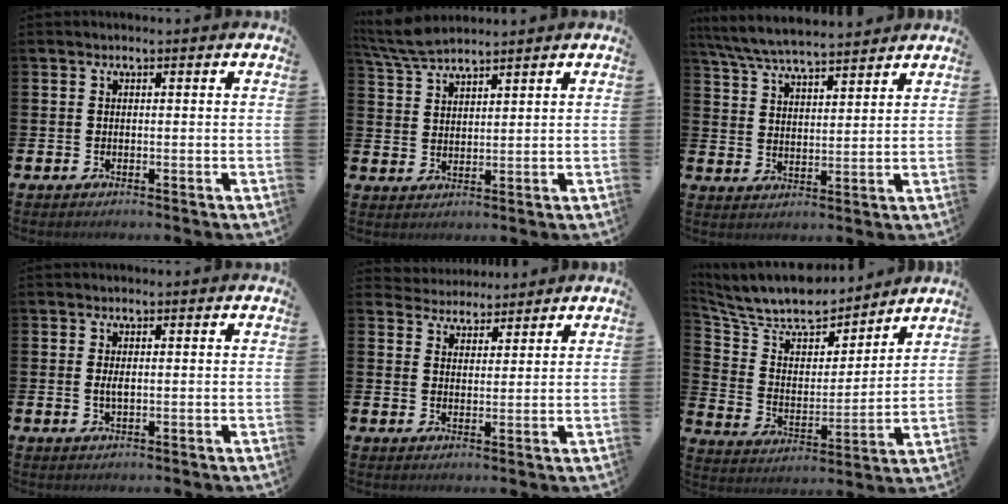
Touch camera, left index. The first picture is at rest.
{"total": 5.3, "force": [5.0, 0.7, 1.6], "torque": [-0.051, -0.016, 0.093]}
{"total": 6.7, "force": [6.5, 0.6, 1.8], "torque": [-0.061, -0.028, 0.117]}
{"total": 1.3, "force": [0.3, 0.4, 1.2], "torque": [-0.013, -0.002, 0.001]}
{"total": 4.0, "force": [3.7, 1.1, -0.7], "torque": [-0.009, -0.018, 0.069]}
{"total": 10.4, "force": [9.6, 3.1, 2.6], "torque": [-0.090, -0.073, 0.168]}